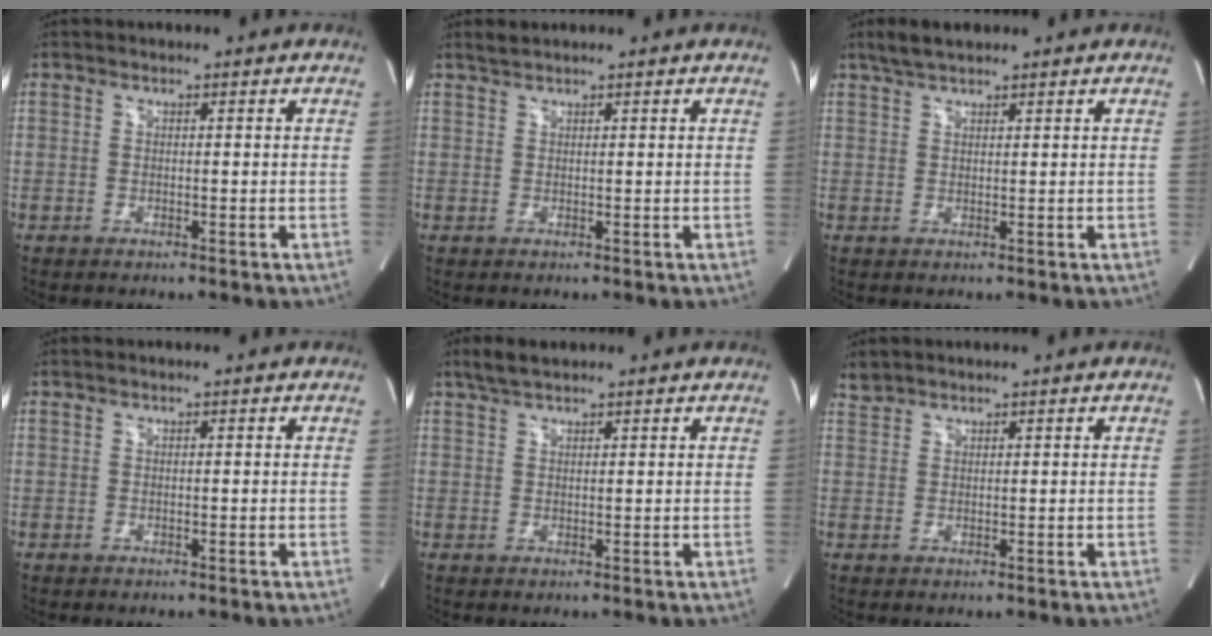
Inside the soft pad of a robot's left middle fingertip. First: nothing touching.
{"total": 1.0, "force": [1.0, -0.1, 0.2], "torque": [-0.010, 0.007, 0.025]}
{"total": 3.6, "force": [2.9, 0.9, 1.9], "torque": [-0.046, 0.013, 0.057]}
{"total": 0.0}
{"total": 3.2, "force": [2.6, 0.7, 1.7], "torque": [-0.042, 0.012, 0.052]}
{"total": 1.4, "force": [1.4, 0.3, -0.2], "torque": [0.000, 0.008, 0.031]}